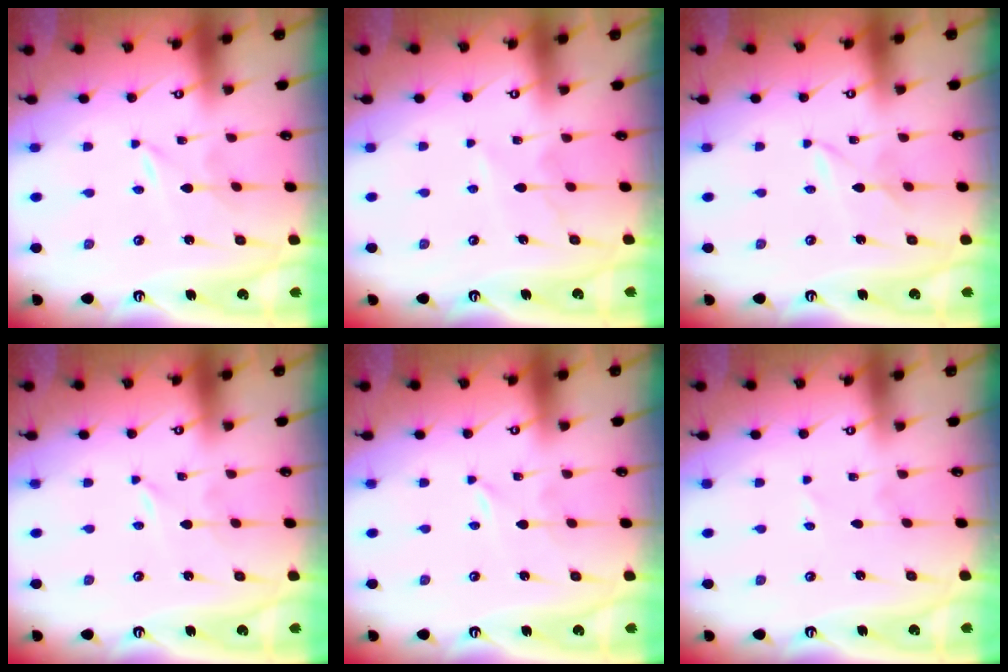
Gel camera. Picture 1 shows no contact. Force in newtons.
{"total": 5.6, "press": 5.6, "slide": 0.5}
{"total": 1.5, "press": 1.5, "slide": 0.3}
{"total": 0.0}
{"total": 0.0}
{"total": 2.5, "press": 2.5, "slide": 0.2}